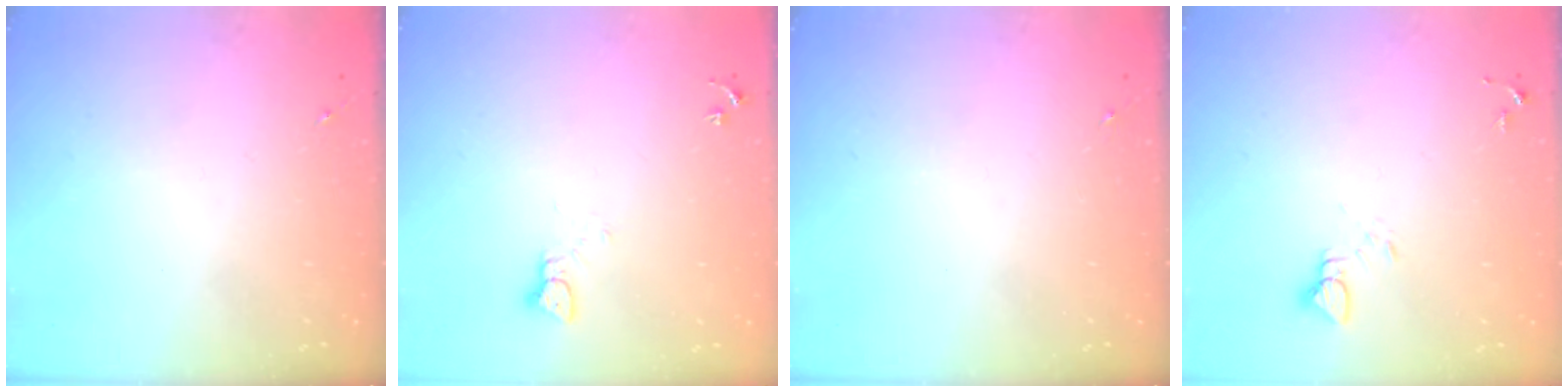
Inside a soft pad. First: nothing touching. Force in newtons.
{"total": 2.2, "press": 2.2, "slide": 0.2}
{"total": 0.0}
{"total": 3.1, "press": 3.1, "slide": 0.1}